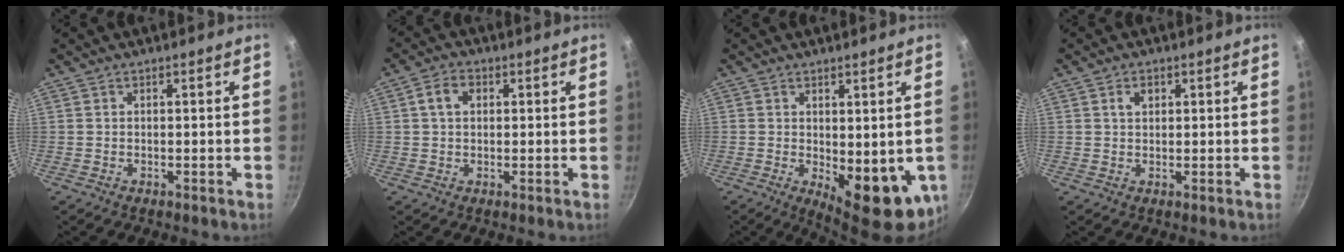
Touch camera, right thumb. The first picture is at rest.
{"total": 4.4, "force": [1.0, 3.2, 2.8], "torque": [-0.039, 0.009, 0.012]}
{"total": 12.0, "force": [-1.3, 5.1, 10.8], "torque": [-0.111, -0.012, -0.002]}
{"total": 2.3, "force": [0.8, 1.6, 1.4], "torque": [-0.015, 0.001, 0.013]}